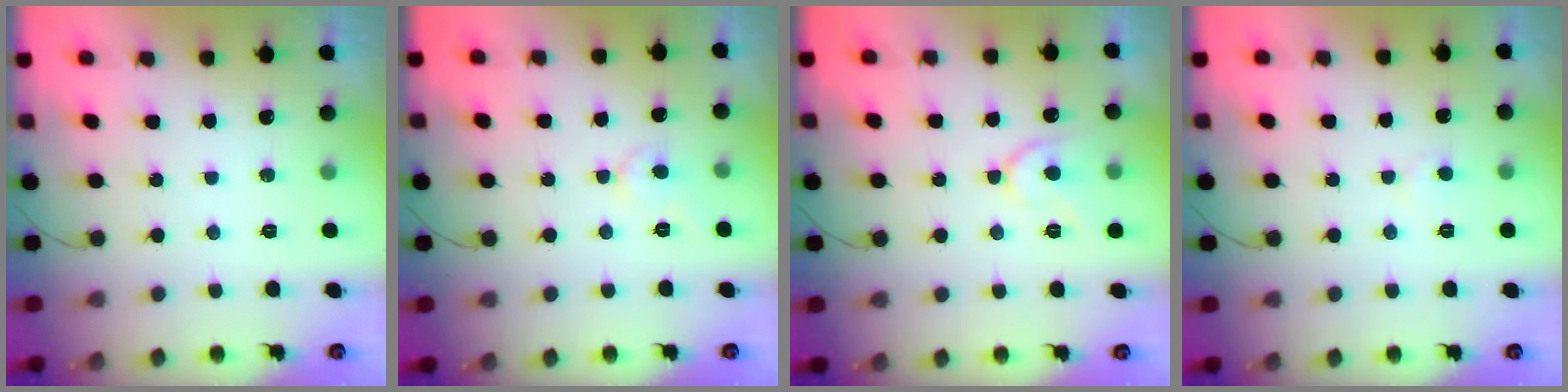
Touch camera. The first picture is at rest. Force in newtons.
{"total": 3.6, "press": 3.6, "slide": 0.3}
{"total": 8.7, "press": 8.6, "slide": 1.2}
{"total": 4.1, "press": 4.0, "slide": 0.2}